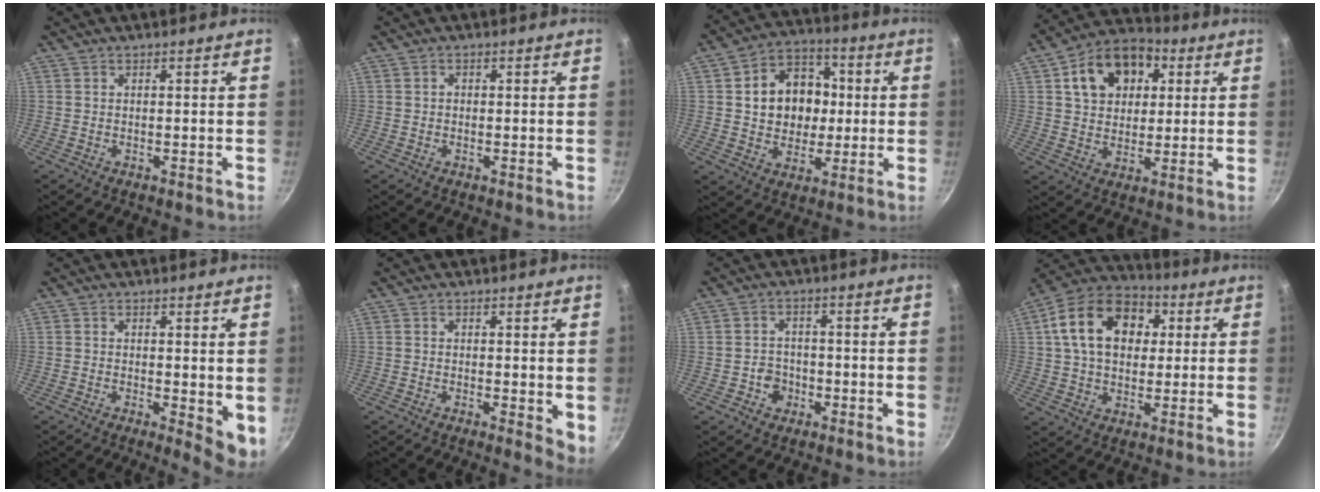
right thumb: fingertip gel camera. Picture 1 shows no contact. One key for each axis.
{"total": 0.9, "fx": 0.0, "fy": 0.8, "fz": 0.4, "tx": -0.006, "ty": 0.004, "tz": -0.002}
{"total": 14.5, "fx": 1.3, "fy": 11.9, "fz": 8.2, "tx": -0.091, "ty": 0.020, "tz": 0.019}
{"total": 14.8, "fx": 4.7, "fy": 10.8, "fz": 9.0, "tx": -0.119, "ty": 0.016, "tz": 0.067}
{"total": 5.2, "fx": 0.5, "fy": 2.1, "fz": 4.8, "tx": -0.057, "ty": -0.011, "tz": 0.008}
{"total": 3.8, "fx": 0.5, "fy": 1.7, "fz": 3.4, "tx": -0.038, "ty": -0.009, "tz": 0.007}
{"total": 3.7, "fx": -1.2, "fy": 3.2, "fz": 1.3, "tx": -0.001, "ty": 0.012, "tz": -0.021}
{"total": 17.7, "fx": 4.1, "fy": 12.6, "fz": 11.8, "tx": -0.176, "ty": 0.021, "tz": 0.055}